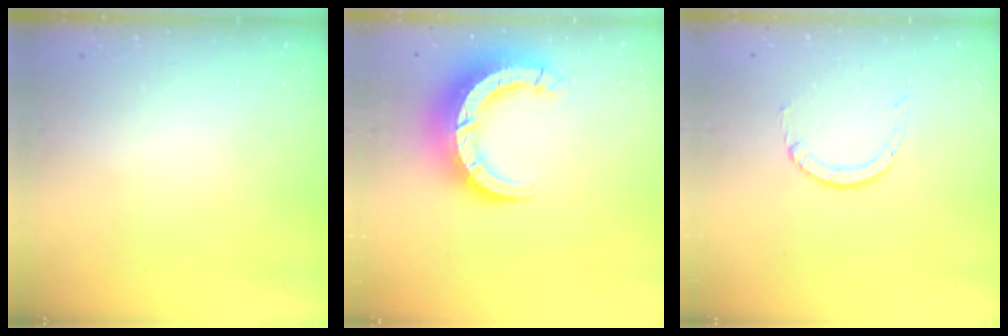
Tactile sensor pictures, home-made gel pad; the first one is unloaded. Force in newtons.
{"total": 12.5, "press": 12.4, "slide": 1.3}
{"total": 2.0, "press": 2.0, "slide": 0.2}